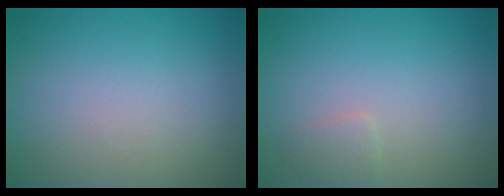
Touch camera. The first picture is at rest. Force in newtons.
{"total": 1.0, "press": 1.0, "slide": 0.0}